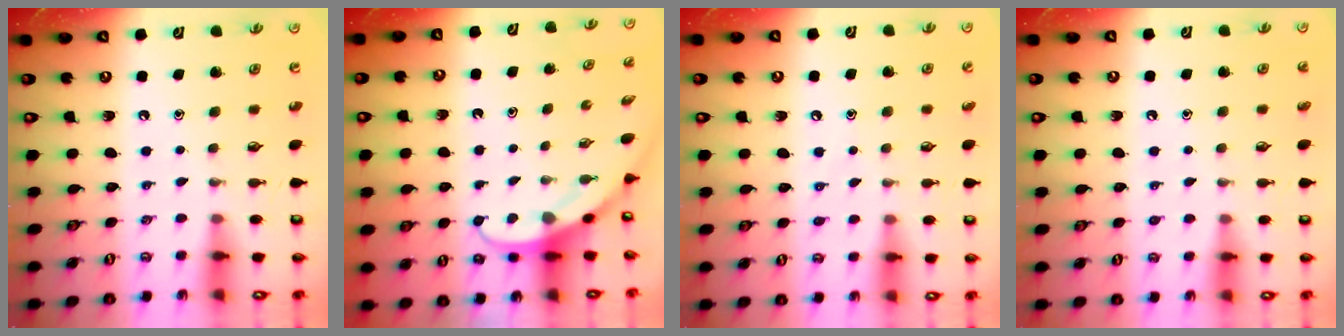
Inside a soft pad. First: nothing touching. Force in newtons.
{"total": 3.8, "press": 3.8, "slide": 0.3}
{"total": 4.6, "press": 4.5, "slide": 0.5}
{"total": 1.7, "press": 1.7, "slide": 0.2}